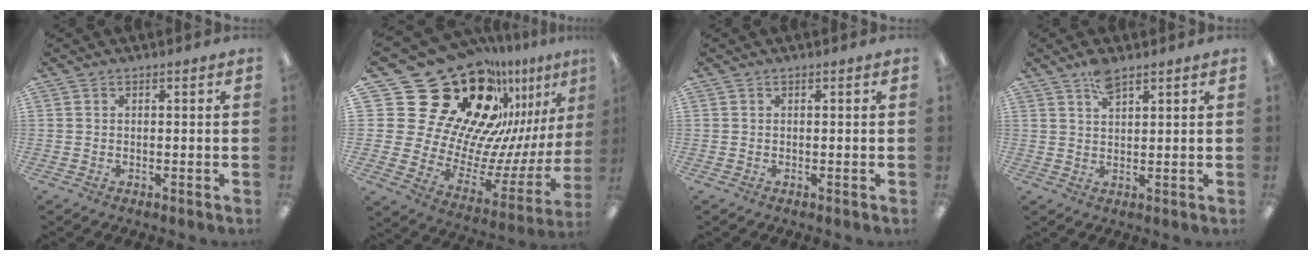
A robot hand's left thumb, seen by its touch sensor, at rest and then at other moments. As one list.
[{"total": 32.2, "force": [20.6, 19.2, 15.5], "torque": [-0.223, -0.192, 0.424]}, {"total": 0.0}, {"total": 4.0, "force": [2.8, 1.5, 2.4], "torque": [-0.046, -0.004, 0.049]}]